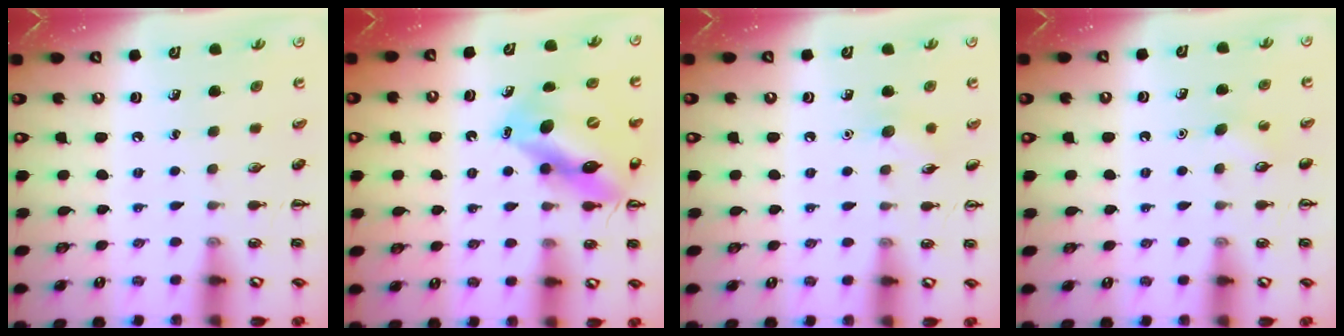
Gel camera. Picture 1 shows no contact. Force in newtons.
{"total": 13.0, "press": 12.5, "slide": 3.8}
{"total": 5.6, "press": 5.4, "slide": 1.5}
{"total": 2.8, "press": 2.7, "slide": 0.7}